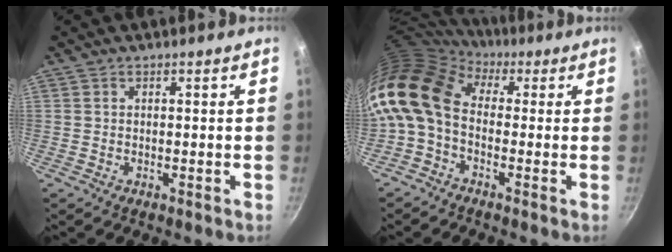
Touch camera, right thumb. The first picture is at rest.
{"total": 13.9, "force": [0.7, 9.8, 9.8], "torque": [-0.193, 0.026, -0.011]}